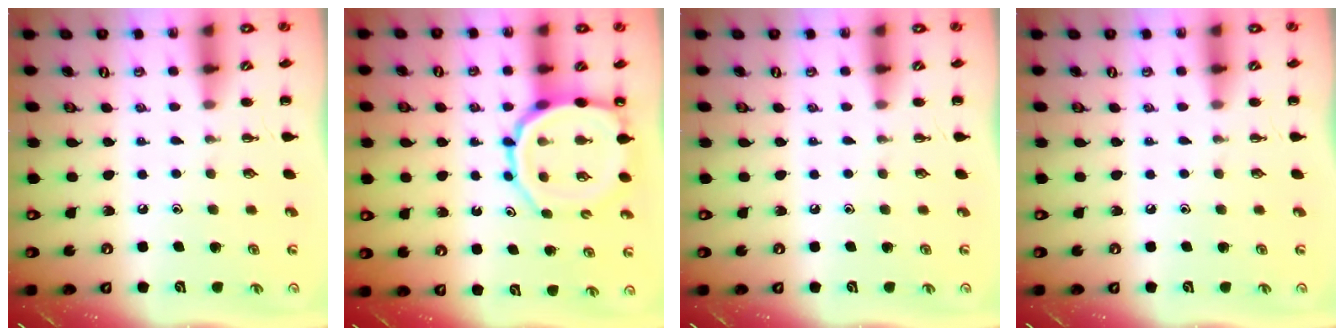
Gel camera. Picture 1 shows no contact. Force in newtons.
{"total": 10.4, "press": 10.0, "slide": 3.0}
{"total": 0.0}
{"total": 0.0}